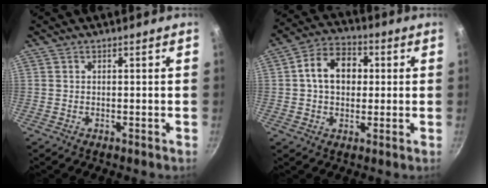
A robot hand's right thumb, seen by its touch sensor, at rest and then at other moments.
{"total": 10.5, "force": [1.3, 7.8, 7.0], "torque": [-0.084, 0.020, 0.006]}